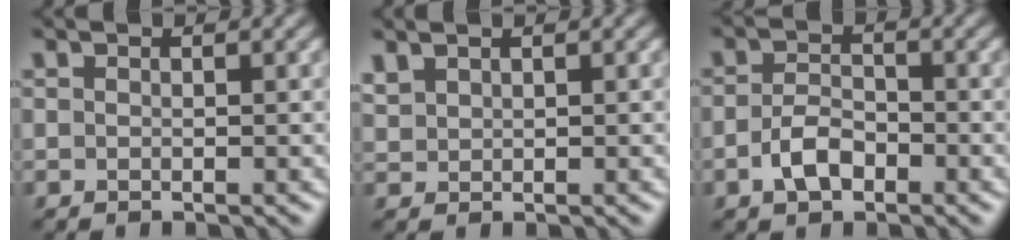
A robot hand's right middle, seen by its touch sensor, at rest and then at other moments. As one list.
[{"total": 1.3, "force": [1.1, 0.6, 0.3], "torque": [-0.014, 0.003, 0.028]}, {"total": 2.9, "force": [-1.5, 1.8, 1.8], "torque": [-0.037, 0.000, -0.030]}]